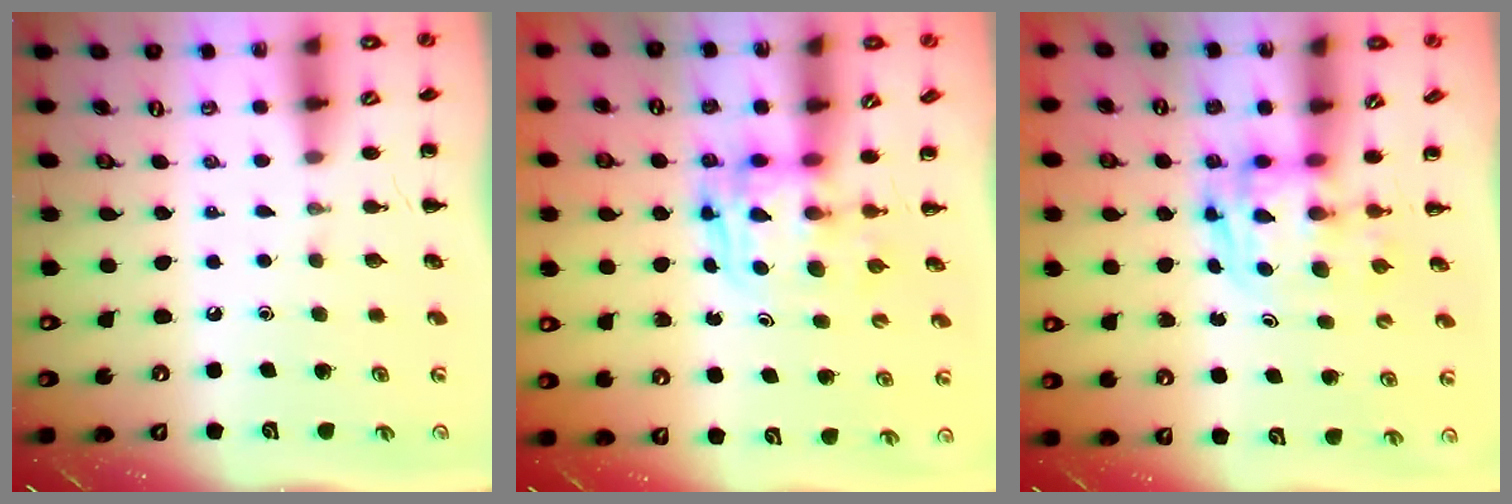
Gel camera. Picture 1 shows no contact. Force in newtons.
{"total": 2.6, "press": 2.6, "slide": 0.2}
{"total": 2.7, "press": 2.7, "slide": 0.5}